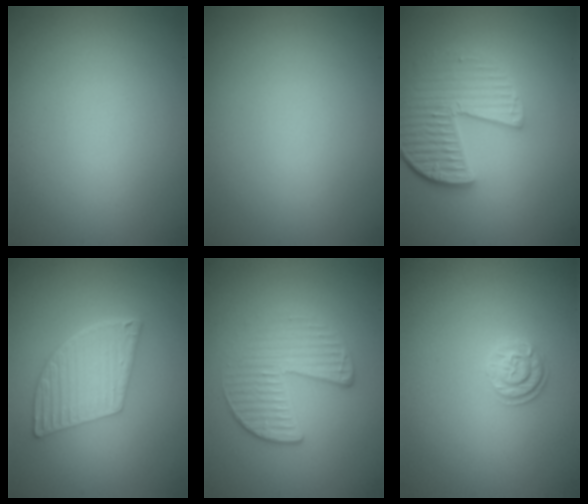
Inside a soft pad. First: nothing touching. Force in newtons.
{"total": 0.0}
{"total": 5.4, "press": 4.1, "slide": 3.5}
{"total": 5.5, "press": 4.1, "slide": 3.7}
{"total": 3.5, "press": 3.2, "slide": 1.4}
{"total": 1.9, "press": 1.7, "slide": 0.9}